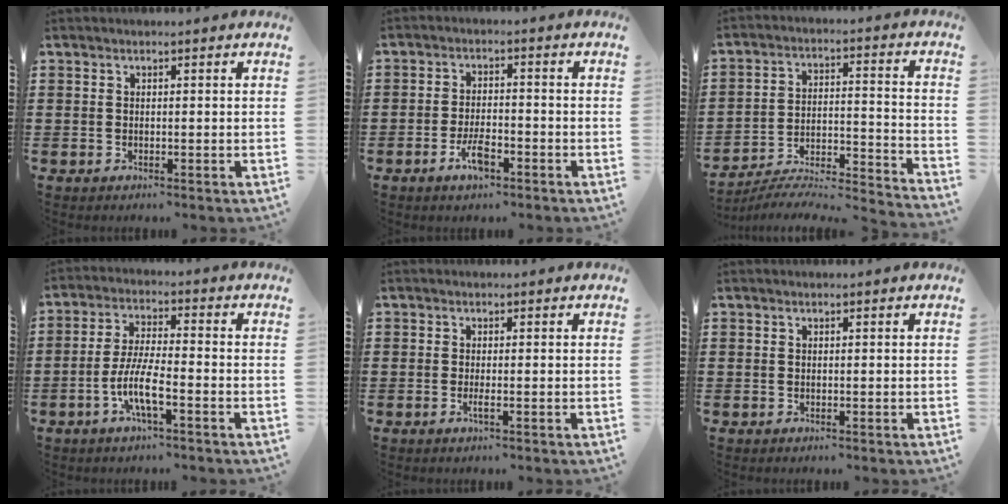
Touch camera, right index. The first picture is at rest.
{"total": 4.7, "force": [-2.5, 1.8, 3.6], "torque": [-0.080, 0.002, -0.050]}
{"total": 4.9, "force": [-4.6, 0.6, 1.7], "torque": [-0.030, -0.011, -0.093]}
{"total": 7.1, "force": [-3.1, 1.3, 6.2], "torque": [-0.143, -0.012, -0.065]}
{"total": 1.3, "force": [-0.5, 0.0, 1.2], "torque": [-0.028, -0.007, -0.011]}
{"total": 0.0}